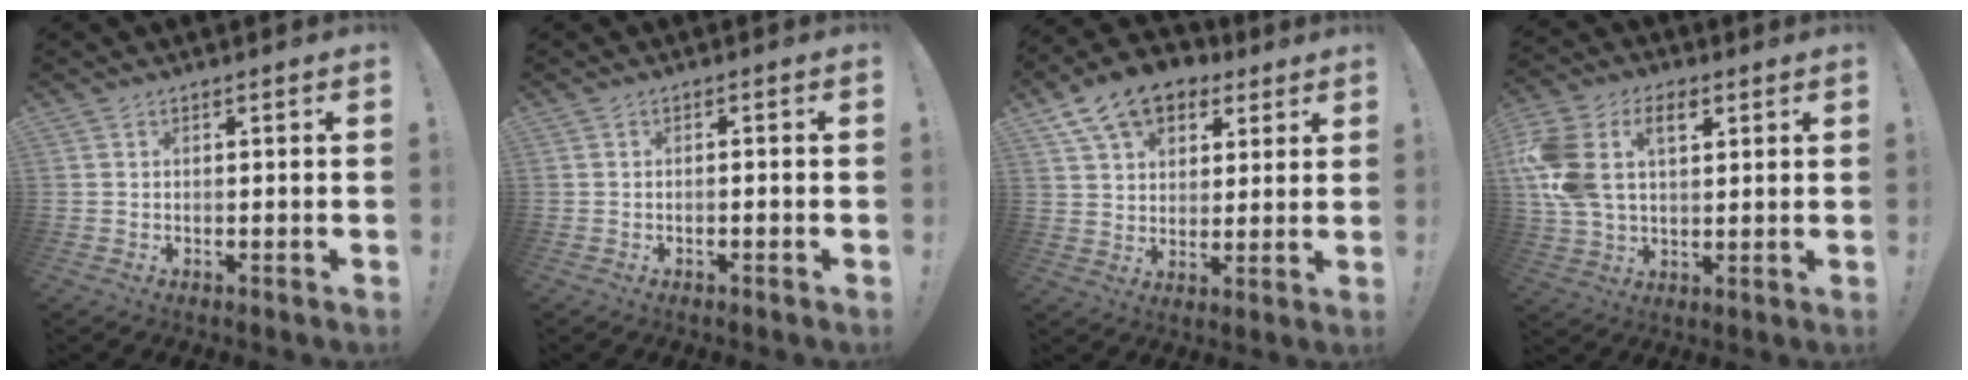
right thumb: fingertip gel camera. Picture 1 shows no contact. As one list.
[{"total": 1.1, "force": [-1.0, 0.1, 0.6], "torque": [-0.010, 0.001, -0.017]}, {"total": 13.7, "force": [7.9, 9.1, 6.4], "torque": [-0.105, -0.039, 0.150]}, {"total": 14.9, "force": [5.2, 9.8, 9.9], "torque": [-0.208, -0.011, 0.094]}]